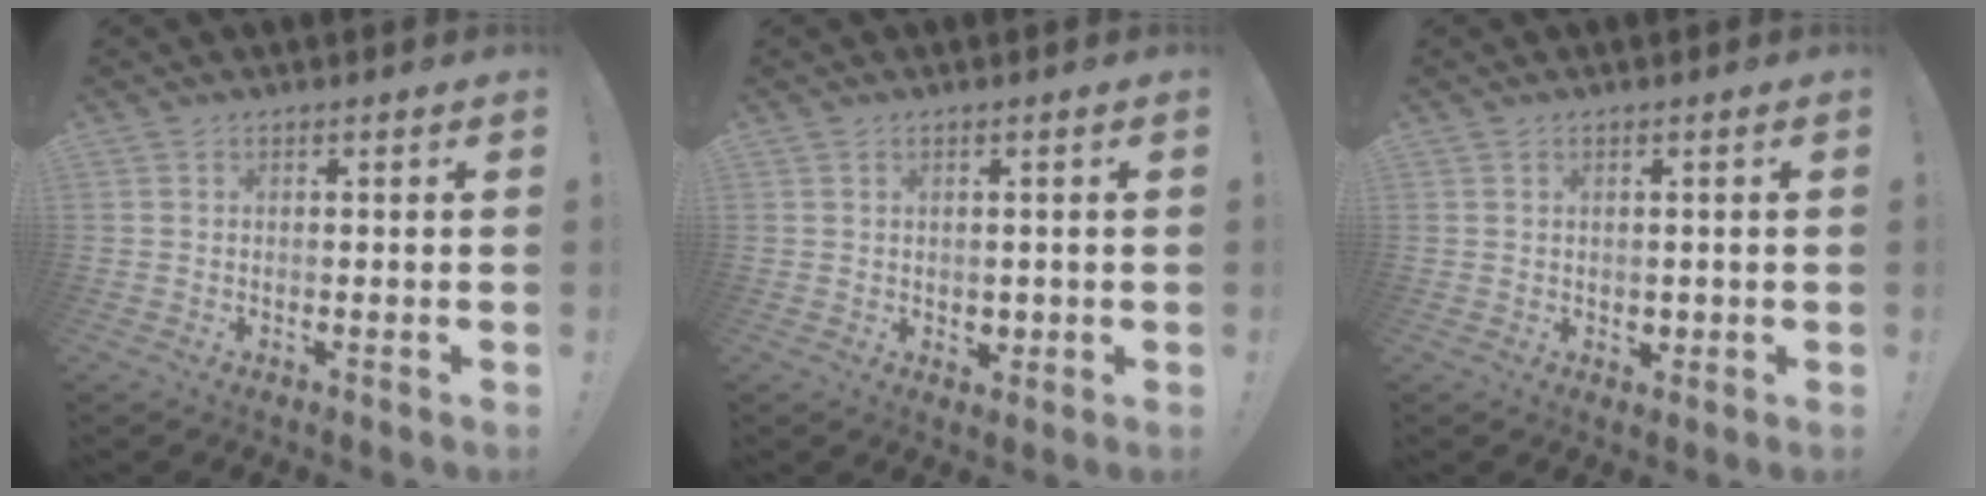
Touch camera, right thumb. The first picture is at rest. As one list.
[{"total": 2.5, "force": [0.7, 2.3, 0.8], "torque": [0.000, -0.005, 0.012]}, {"total": 1.8, "force": [0.6, 1.7, 0.4], "torque": [0.010, -0.007, 0.008]}]